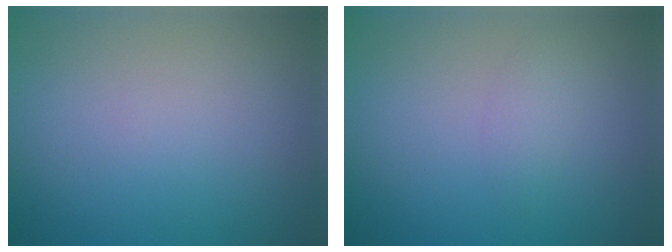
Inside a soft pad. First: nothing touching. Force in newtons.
{"total": 1.2, "press": 1.2, "slide": 0.1}